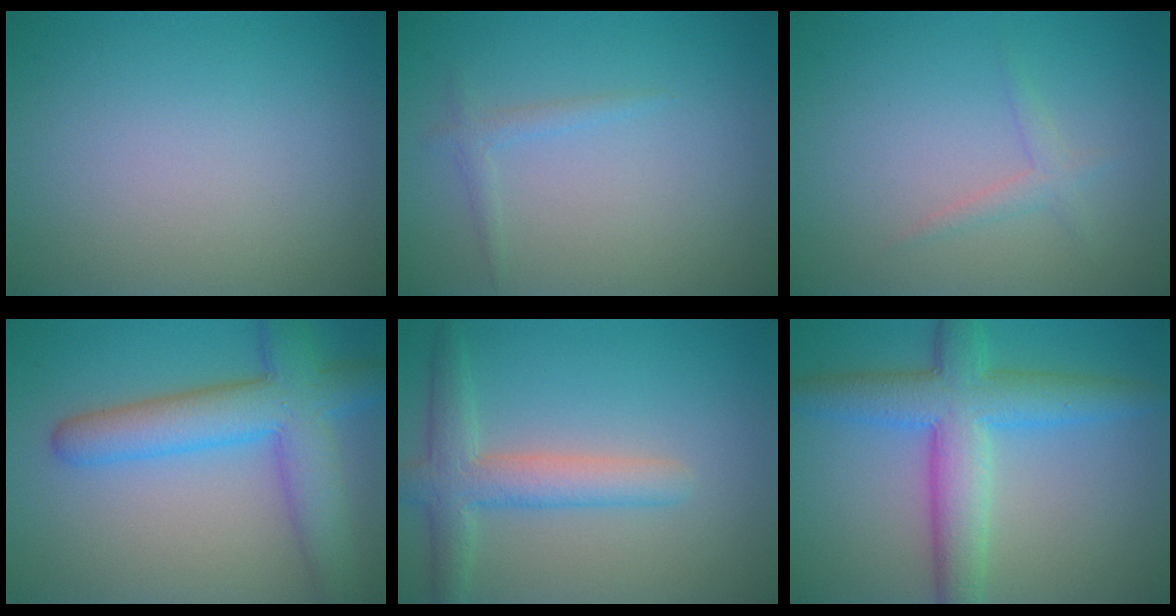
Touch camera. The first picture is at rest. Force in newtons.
{"total": 1.1, "press": 1.1, "slide": 0.1}
{"total": 1.3, "press": 1.3, "slide": 0.1}
{"total": 7.5, "press": 7.5, "slide": 0.3}
{"total": 4.1, "press": 4.1, "slide": 0.3}
{"total": 7.1, "press": 7.1, "slide": 0.1}